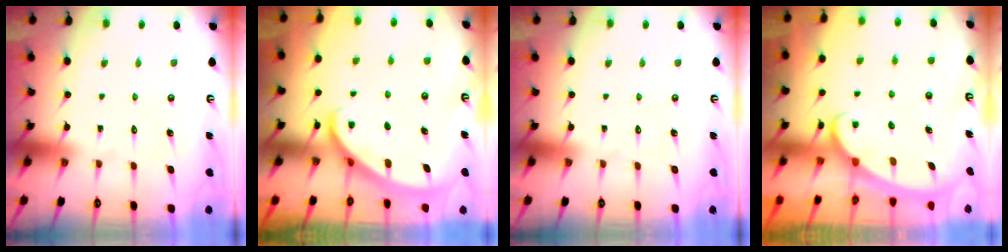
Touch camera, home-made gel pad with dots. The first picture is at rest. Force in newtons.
{"total": 3.1, "press": 3.1, "slide": 0.1}
{"total": 0.0}
{"total": 2.4, "press": 2.4, "slide": 0.3}